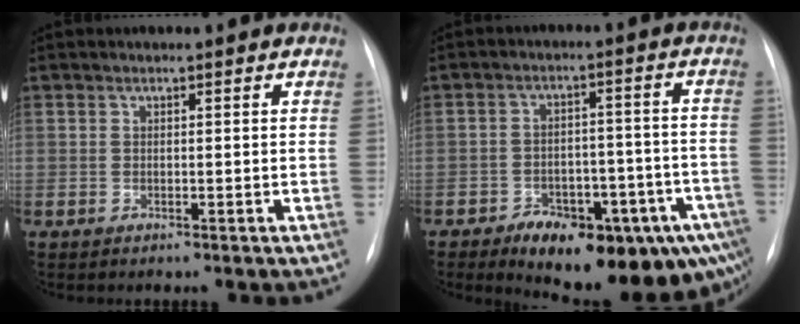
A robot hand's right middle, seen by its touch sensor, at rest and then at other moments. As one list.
[{"total": 18.6, "force": [-11.4, 7.5, 12.5], "torque": [-0.107, 0.027, -0.152]}]